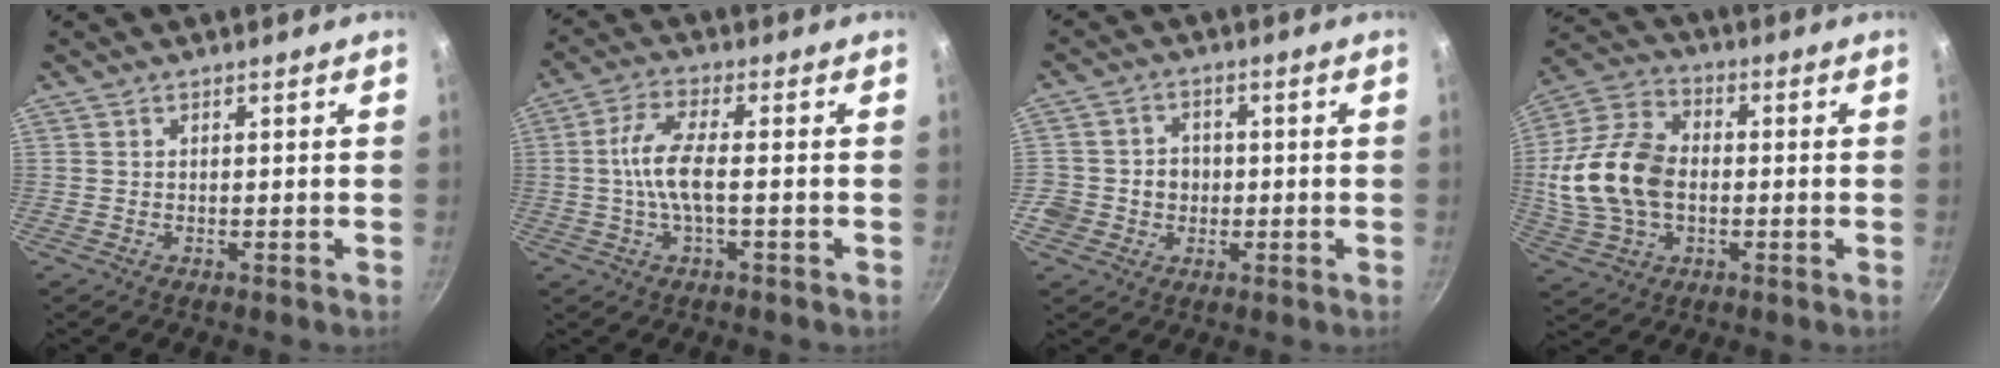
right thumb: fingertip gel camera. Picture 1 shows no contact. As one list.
[{"total": 7.5, "force": [-0.8, 2.3, 7.1], "torque": [-0.153, 0.016, -0.026]}, {"total": 6.0, "force": [-1.0, 5.6, 1.9], "torque": [-0.004, 0.013, -0.024]}, {"total": 17.2, "force": [-0.6, 11.7, 12.6], "torque": [-0.243, 0.026, -0.016]}]